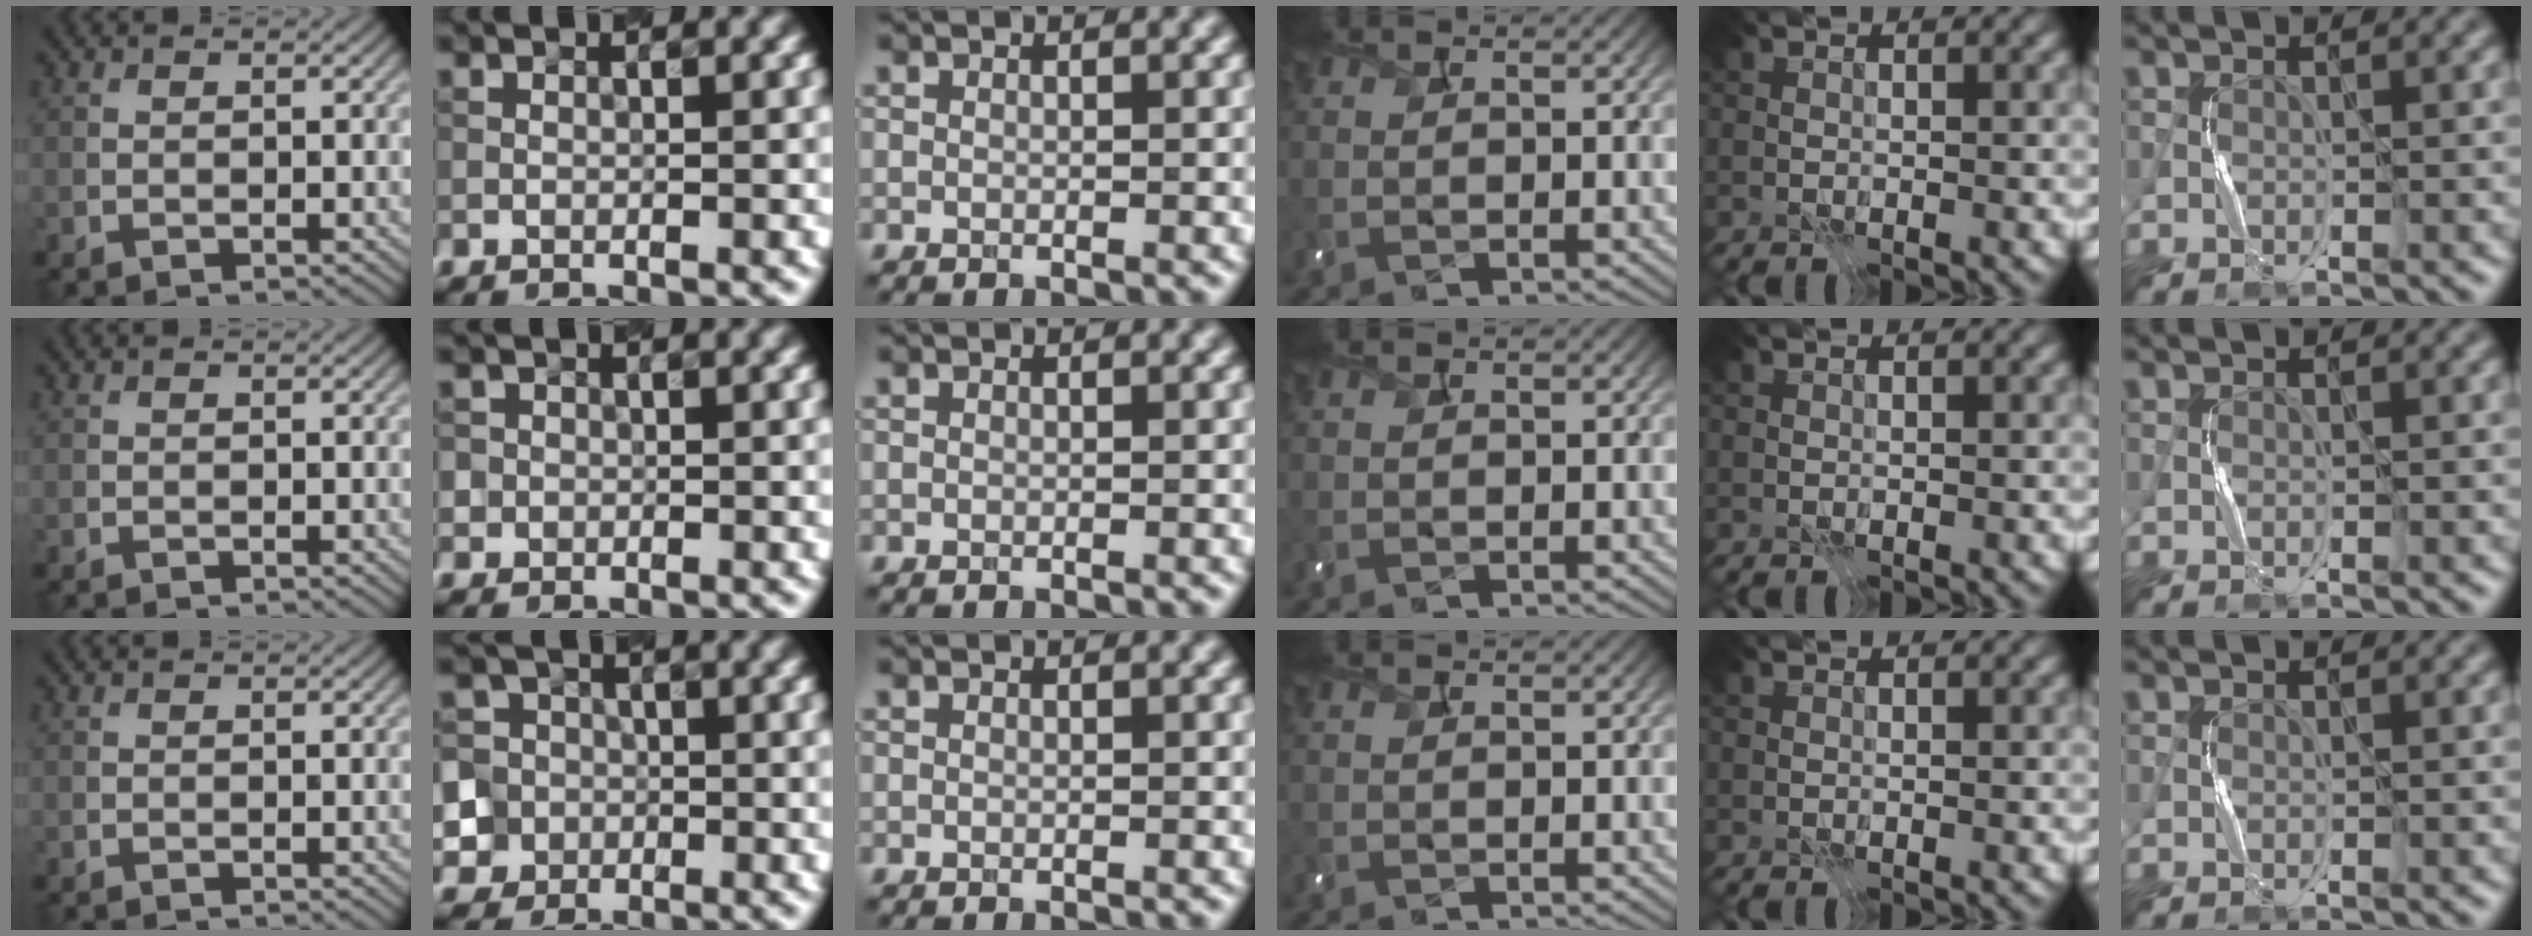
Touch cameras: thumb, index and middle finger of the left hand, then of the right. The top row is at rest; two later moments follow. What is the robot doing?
{"motion": "press", "object": "camera"}